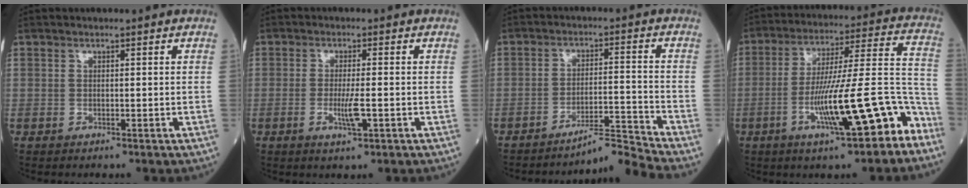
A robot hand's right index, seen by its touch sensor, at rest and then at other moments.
{"total": 3.8, "force": [-1.0, 0.5, 3.6], "torque": [-0.072, -0.006, -0.018]}
{"total": 6.9, "force": [-6.0, -3.4, -0.2], "torque": [0.001, 0.001, -0.101]}
{"total": 17.5, "force": [-8.5, 2.2, 15.2], "torque": [-0.220, 0.019, -0.124]}